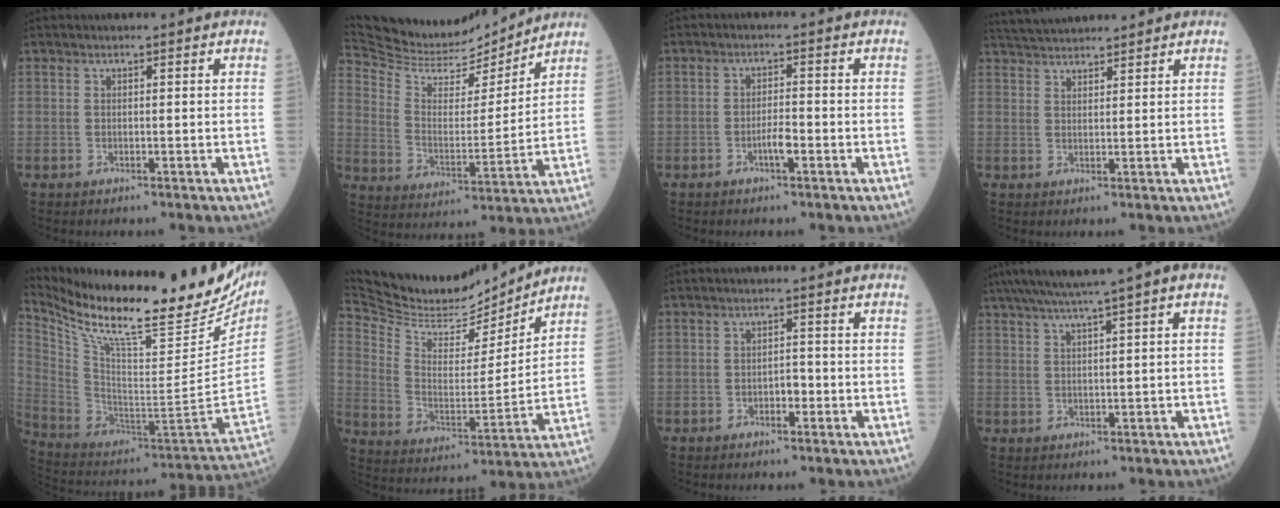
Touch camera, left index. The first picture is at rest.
{"total": 15.6, "force": [15.2, 2.1, 3.0], "torque": [-0.071, -0.012, 0.256]}
{"total": 2.4, "force": [-1.3, 0.3, 1.9], "torque": [-0.033, -0.002, -0.026]}
{"total": 6.6, "force": [6.4, 0.5, 1.6], "torque": [-0.033, 0.032, 0.111]}
{"total": 30.0, "force": [24.4, 4.7, 16.9], "torque": [-0.297, -0.079, 0.365]}
{"total": 18.4, "force": [17.4, 3.5, 4.7], "torque": [-0.101, -0.015, 0.292]}
{"total": 1.7, "force": [-0.9, 0.8, 1.2], "torque": [-0.011, 0.001, -0.017]}
{"total": 8.0, "force": [5.2, -0.7, 6.1], "torque": [-0.093, 0.033, 0.083]}